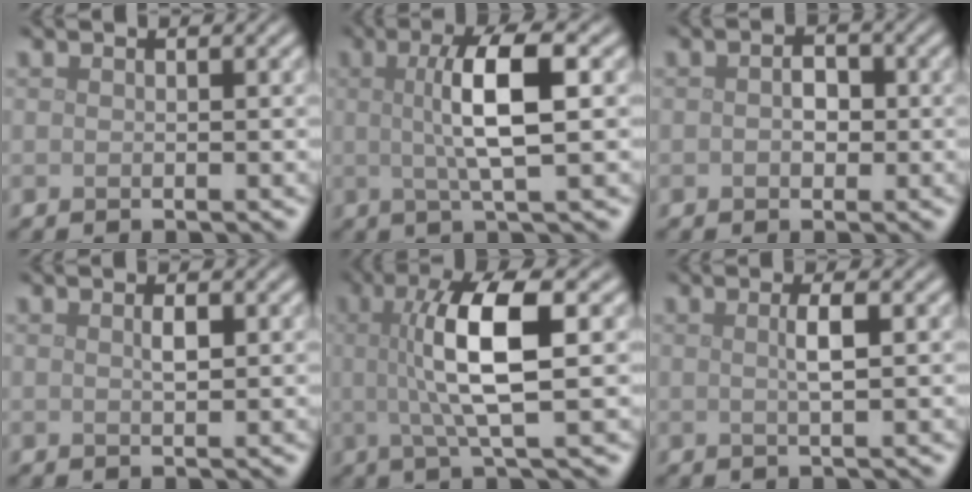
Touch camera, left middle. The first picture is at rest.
{"total": 5.9, "force": [0.7, 1.3, 5.7], "torque": [-0.100, 0.010, 0.011]}
{"total": 1.8, "force": [-0.1, 1.3, 1.3], "torque": [-0.021, -0.001, -0.004]}
{"total": 1.1, "force": [0.3, 0.3, 1.0], "torque": [-0.019, 0.001, 0.005]}
{"total": 7.5, "force": [0.9, 1.9, 7.2], "torque": [-0.126, 0.006, 0.013]}
{"total": 1.9, "force": [0.3, 0.3, 1.8], "torque": [-0.033, 0.006, 0.001]}